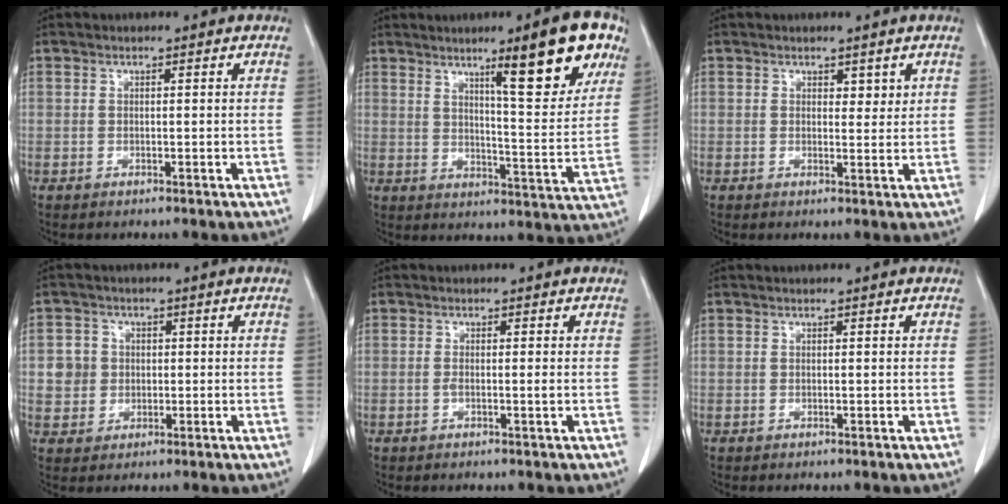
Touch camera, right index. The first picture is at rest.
{"total": 15.3, "force": [8.7, 1.7, 12.5], "torque": [-0.159, -0.002, 0.118]}
{"total": 1.9, "force": [1.0, 1.1, 1.1], "torque": [-0.008, -0.004, 0.016]}
{"total": 4.4, "force": [0.3, 4.3, 0.9], "torque": [-0.013, 0.016, 0.014]}
{"total": 1.0, "force": [-0.2, 0.0, 1.0], "torque": [-0.014, 0.001, -0.002]}
{"total": 0.0}